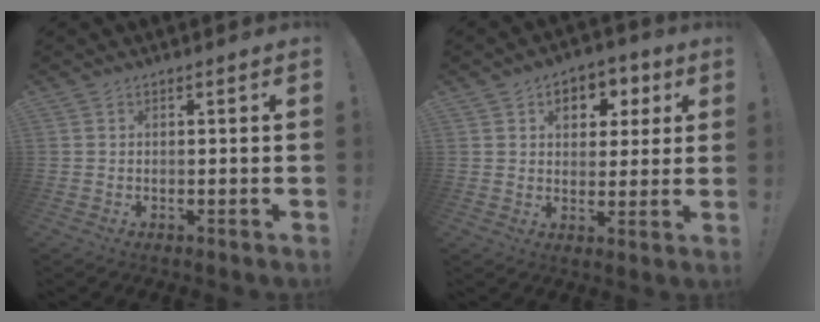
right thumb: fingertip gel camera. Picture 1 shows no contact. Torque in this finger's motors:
{"motor_torque": [0.07, 0.30, 0.37, 0.55, 0.00]}